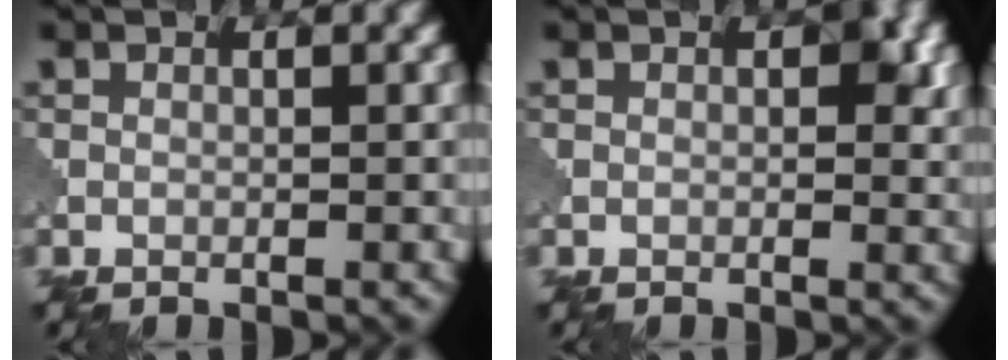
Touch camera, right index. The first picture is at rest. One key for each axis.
{"total": 3.0, "fx": 0.5, "fy": 1.7, "fz": 2.5, "tx": -0.025, "ty": -0.004, "tz": 0.007}